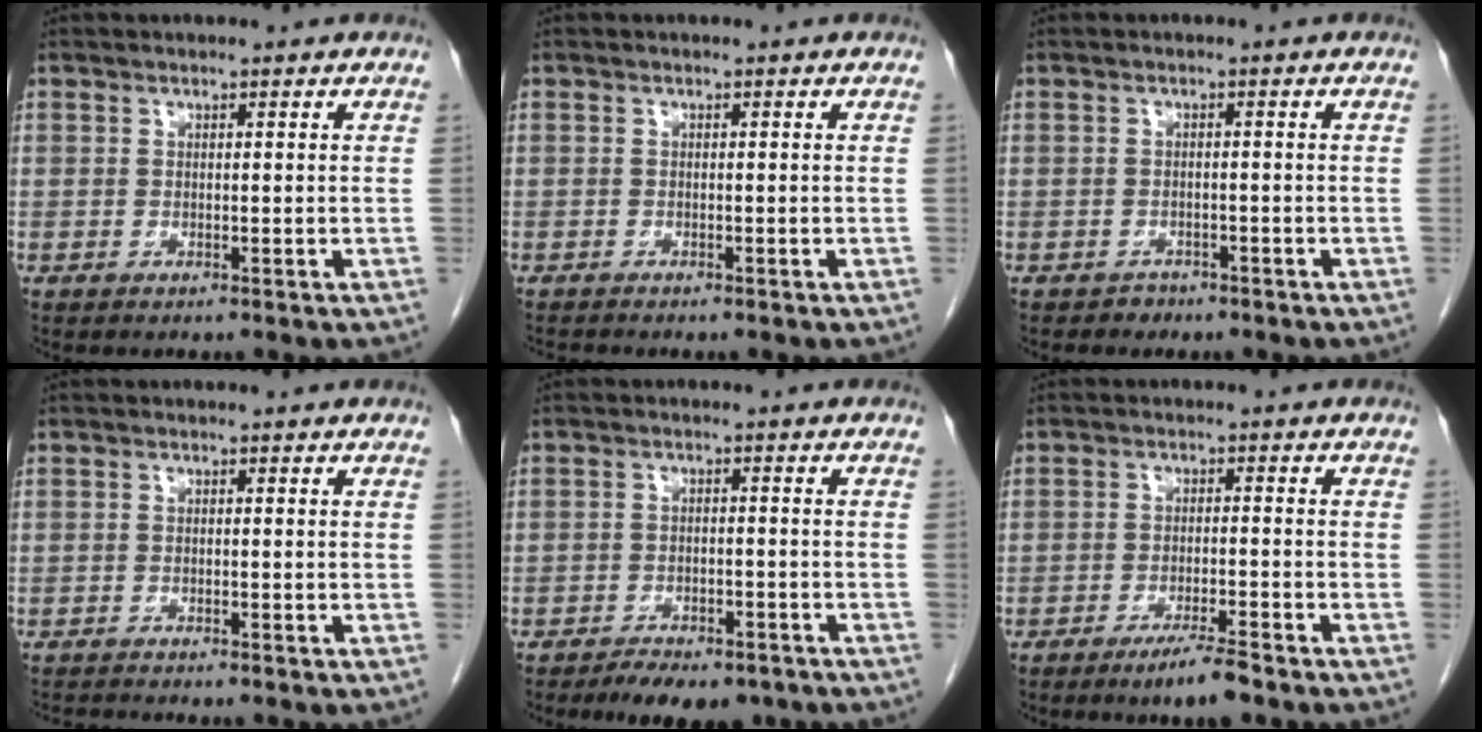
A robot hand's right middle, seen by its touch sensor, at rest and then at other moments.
{"total": 1.2, "force": [-1.1, 0.0, 0.5], "torque": [-0.008, -0.002, -0.015]}
{"total": 1.4, "force": [-1.1, 0.9, -0.1], "torque": [-0.003, 0.003, -0.018]}
{"total": 3.0, "force": [-2.8, -0.2, 1.0], "torque": [-0.012, -0.008, -0.043]}
{"total": 8.8, "force": [-6.9, 3.4, 4.2], "torque": [-0.053, 0.004, -0.098]}
{"total": 4.8, "force": [-3.6, 0.1, 3.2], "torque": [-0.056, -0.009, -0.060]}